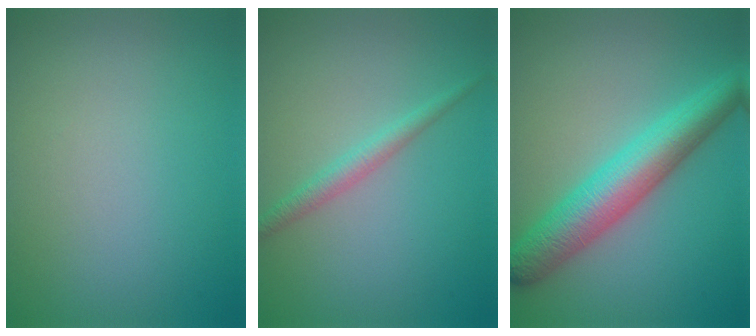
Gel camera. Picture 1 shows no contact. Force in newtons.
{"total": 1.8, "press": 1.8, "slide": 0.0}
{"total": 6.4, "press": 6.4, "slide": 0.1}